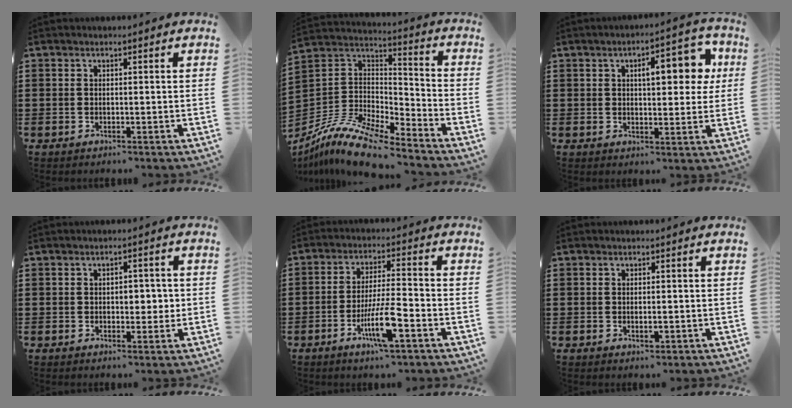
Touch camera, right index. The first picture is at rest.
{"total": 12.5, "force": [-10.5, 3.0, 6.1], "torque": [-0.127, 0.031, -0.208]}
{"total": 8.4, "force": [2.2, 3.6, 7.2], "torque": [-0.096, -0.005, 0.024]}
{"total": 3.3, "force": [0.0, 1.9, 2.6], "torque": [-0.027, -0.001, -0.009]}
{"total": 8.3, "force": [-3.8, 1.3, 7.3], "torque": [-0.150, -0.012, -0.071]}
{"total": 1.2, "force": [-0.2, 0.4, 1.1], "torque": [-0.020, -0.002, -0.004]}